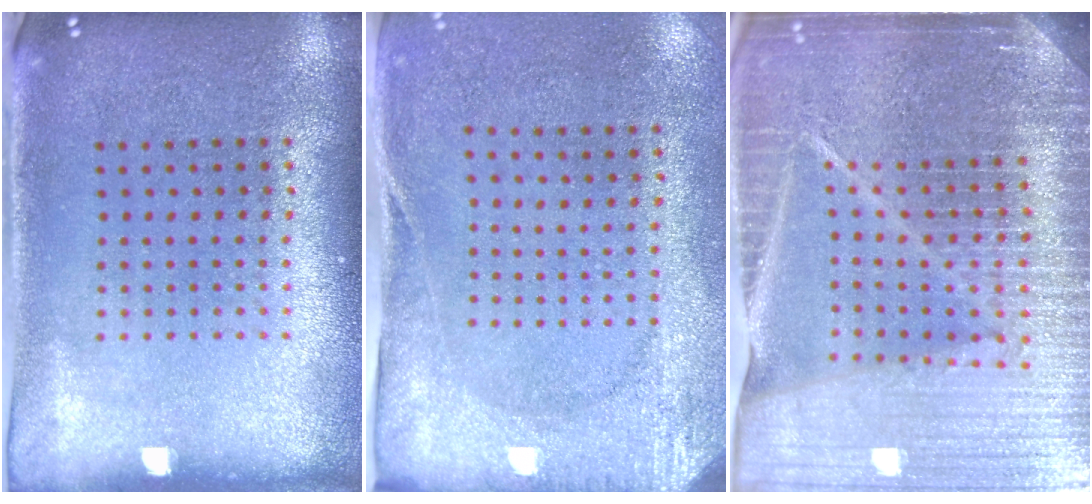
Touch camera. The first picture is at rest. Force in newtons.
{"total": 2.7, "press": 2.1, "slide": 1.7}
{"total": 6.4, "press": 5.5, "slide": 3.1}